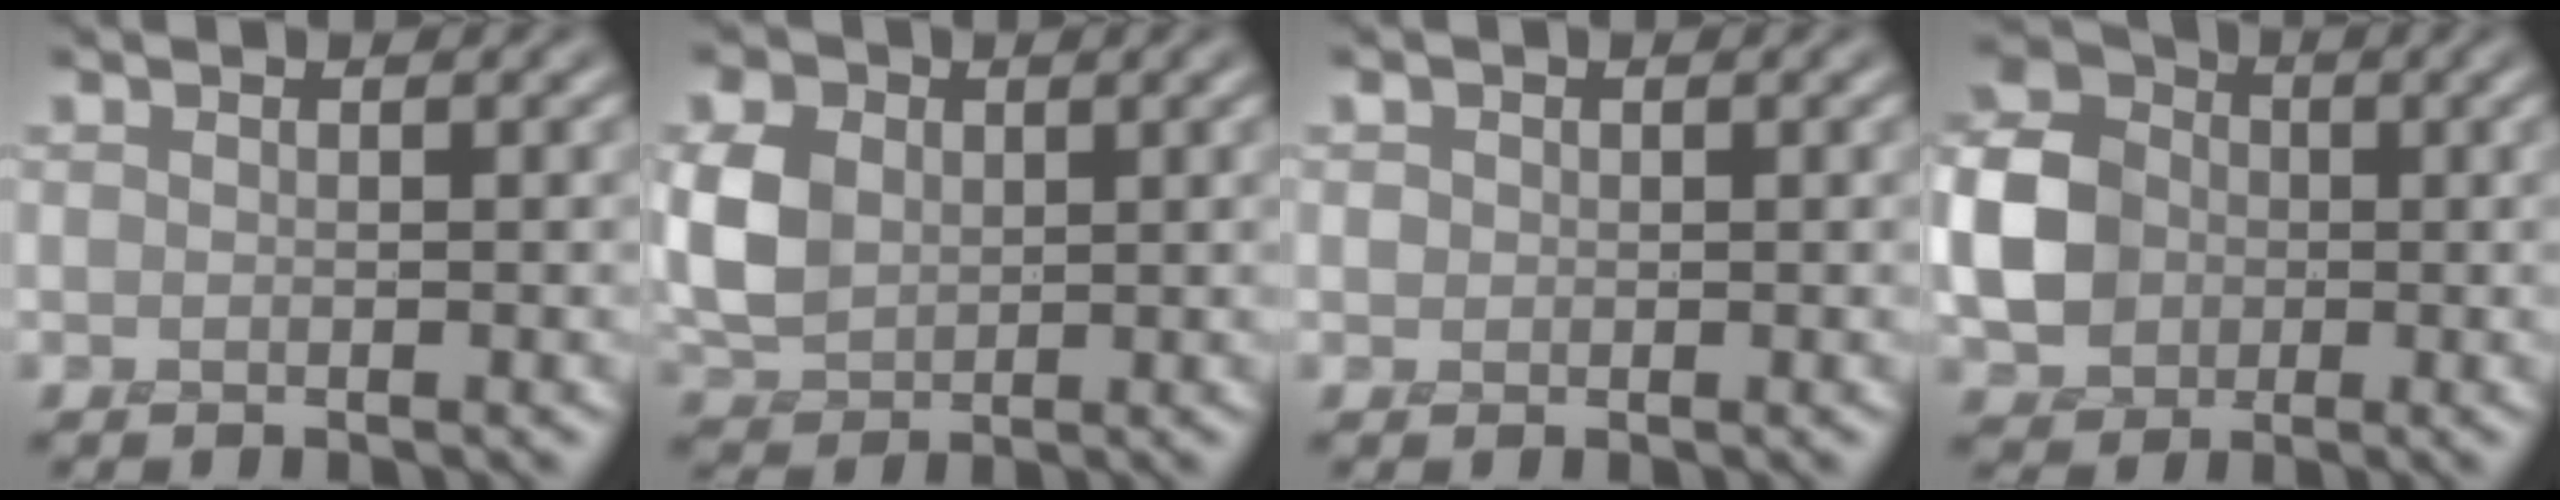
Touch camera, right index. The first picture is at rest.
{"total": 5.9, "force": [1.1, 4.4, 3.7], "torque": [-0.099, 0.008, 0.017]}
{"total": 0.7, "force": [0.1, 0.7, 0.1], "torque": [-0.002, -0.001, 0.002]}
{"total": 7.7, "force": [-0.5, 6.5, 4.1], "torque": [-0.100, 0.000, -0.014]}